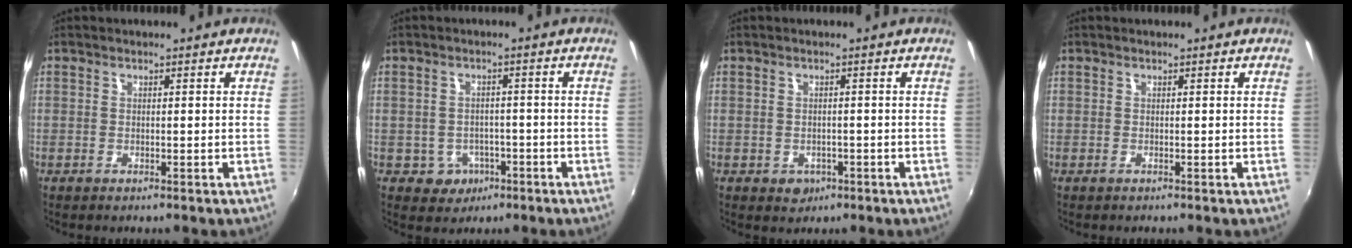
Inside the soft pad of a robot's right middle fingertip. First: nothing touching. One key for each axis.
{"total": 4.9, "fx": -2.0, "fy": 4.3, "fz": 1.1, "tx": -0.035, "ty": 0.007, "tz": -0.020}
{"total": 3.0, "fx": -1.2, "fy": 2.5, "fz": 1.1, "tx": -0.026, "ty": -0.005, "tz": -0.012}
{"total": 0.0}